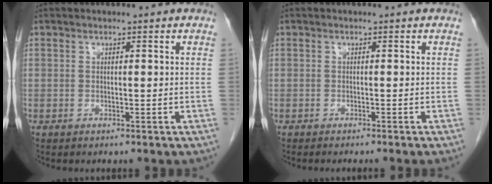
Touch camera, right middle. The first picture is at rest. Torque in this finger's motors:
{"motor_torque": [0.04, -0.03, 0.04, 0.03]}